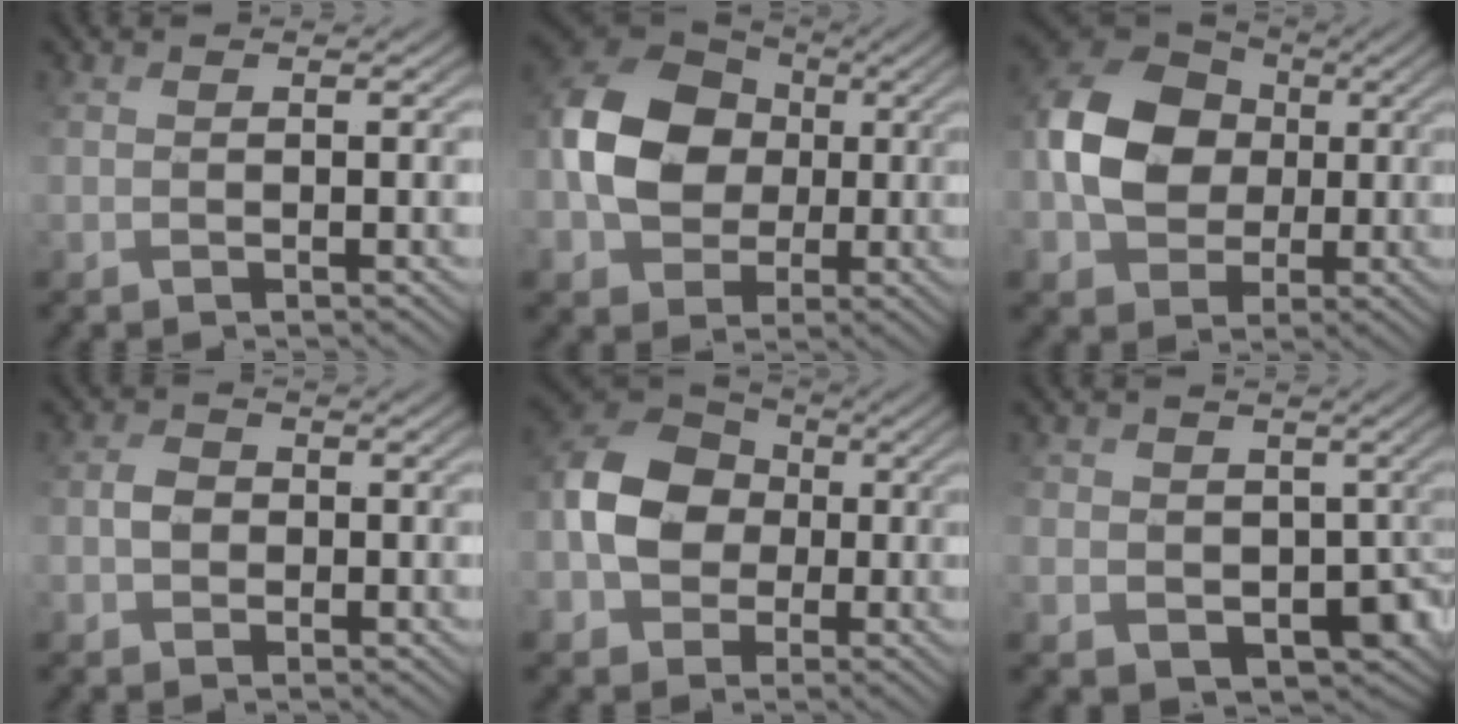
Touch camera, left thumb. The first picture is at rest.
{"total": 11.0, "force": [0.3, 8.7, 6.6], "torque": [-0.155, 0.014, -0.007]}
{"total": 9.9, "force": [0.5, 8.0, 5.8], "torque": [-0.136, 0.019, -0.003]}
{"total": 1.9, "force": [-0.2, 1.8, 0.5], "torque": [-0.009, 0.007, -0.008]}
{"total": 9.1, "force": [-0.7, 7.4, 5.3], "torque": [-0.130, 0.000, -0.024]}
{"total": 8.5, "force": [-1.7, 7.5, 3.7], "torque": [-0.086, -0.030, -0.024]}